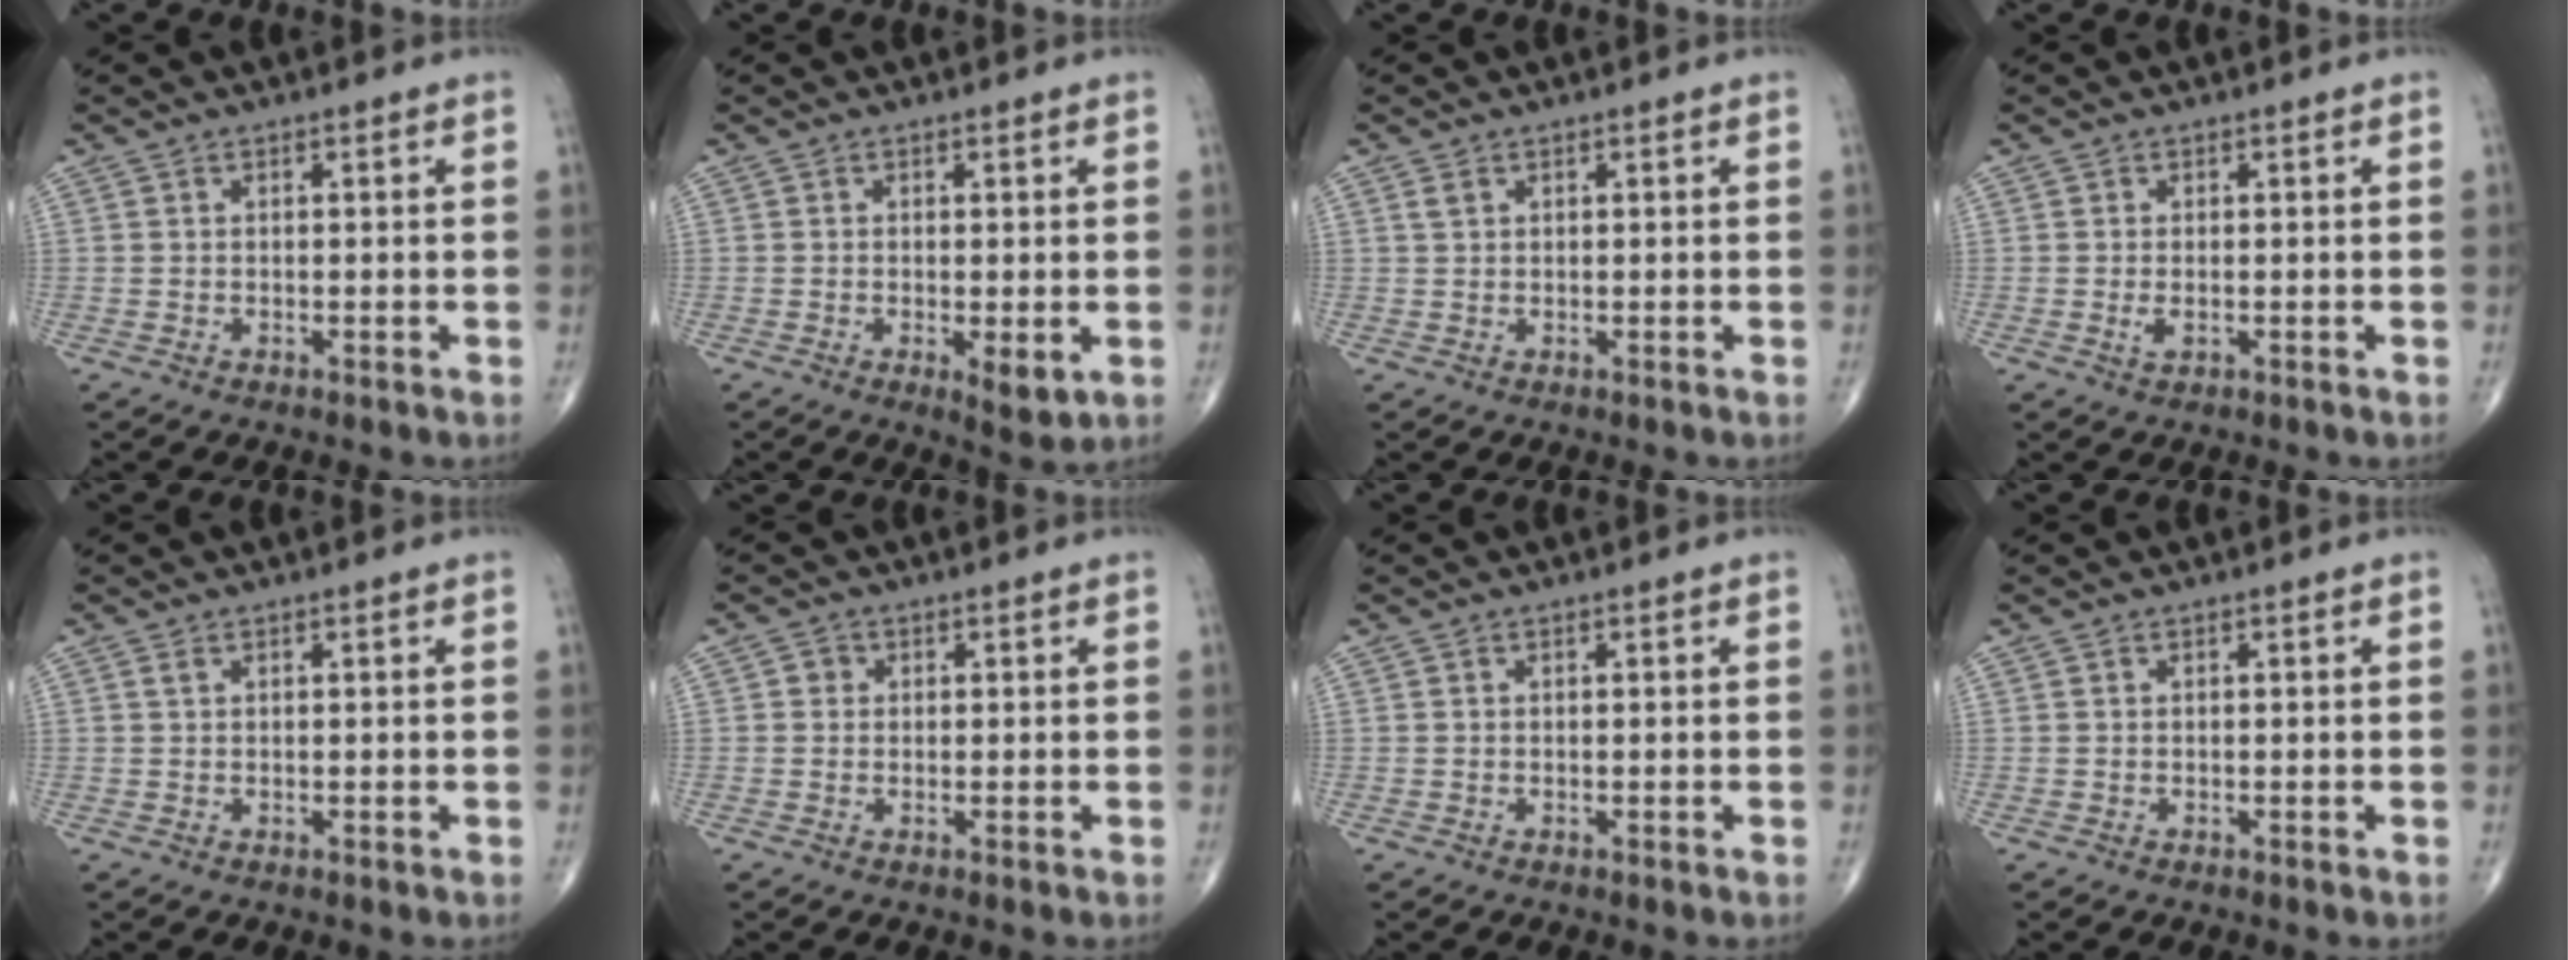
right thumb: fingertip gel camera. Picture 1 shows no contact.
{"total": 3.9, "force": [-0.8, 1.3, 3.6], "torque": [-0.054, -0.012, -0.012]}
{"total": 1.2, "force": [0.7, 0.7, 0.6], "torque": [-0.010, 0.004, 0.014]}
{"total": 1.4, "force": [-0.2, 0.6, 1.3], "torque": [-0.026, -0.006, -0.004]}
{"total": 0.6, "force": [0.4, 0.3, 0.4], "torque": [-0.008, 0.004, 0.008]}
{"total": 1.4, "force": [0.2, 1.4, 0.4], "torque": [0.001, 0.002, -0.001]}
{"total": 0.0}
{"total": 0.0}